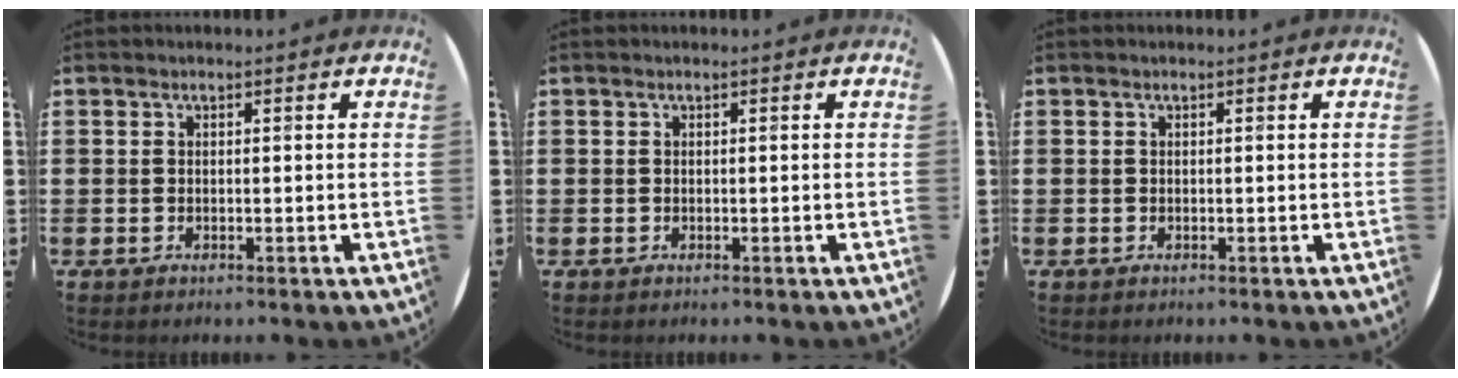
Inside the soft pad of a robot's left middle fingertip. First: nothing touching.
{"total": 0.0}
{"total": 0.0}